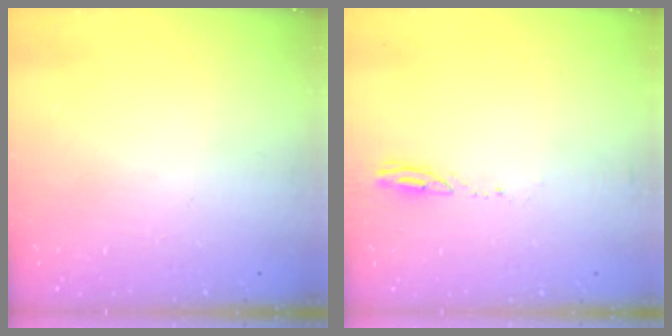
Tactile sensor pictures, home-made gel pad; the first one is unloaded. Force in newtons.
{"total": 2.4, "press": 2.4, "slide": 0.3}